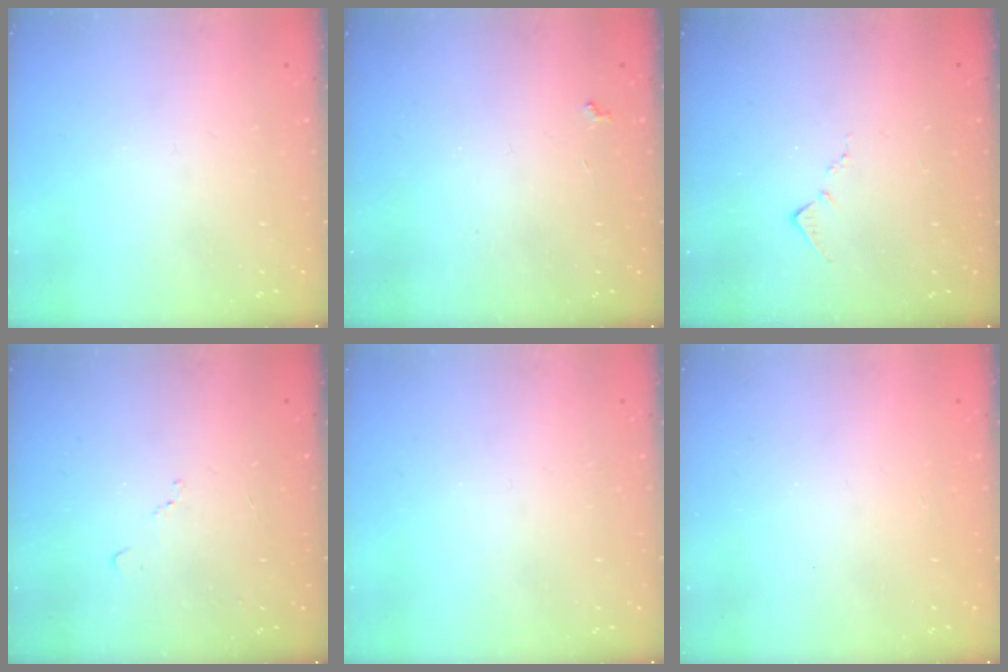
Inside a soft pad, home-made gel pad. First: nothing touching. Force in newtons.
{"total": 3.6, "press": 3.5, "slide": 0.5}
{"total": 7.9, "press": 7.9, "slide": 0.9}
{"total": 6.6, "press": 6.6, "slide": 0.7}
{"total": 0.0}
{"total": 1.2, "press": 1.0, "slide": 0.6}